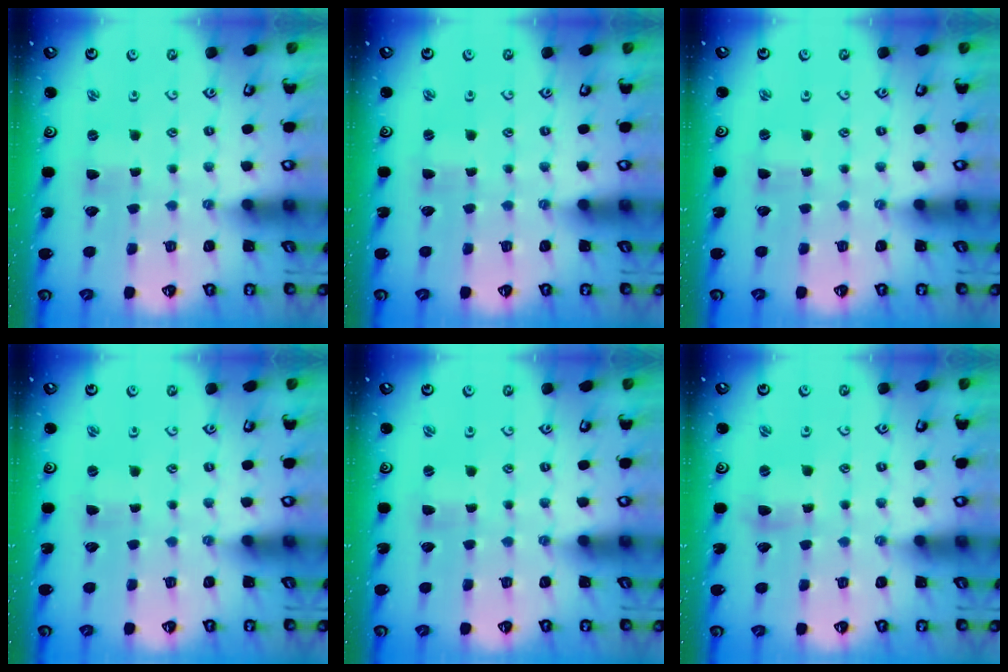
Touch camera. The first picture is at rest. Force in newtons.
{"total": 0.0}
{"total": 0.0}
{"total": 0.0}
{"total": 0.0}
{"total": 2.6, "press": 2.6, "slide": 0.3}